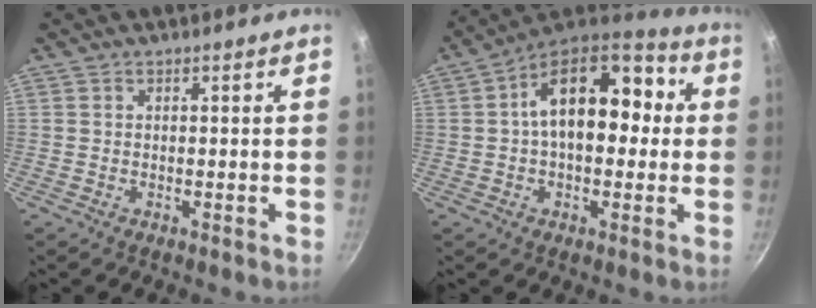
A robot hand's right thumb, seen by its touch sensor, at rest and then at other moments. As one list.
[{"total": 18.0, "force": [2.2, 10.4, 14.5], "torque": [-0.188, 0.044, 0.023]}]